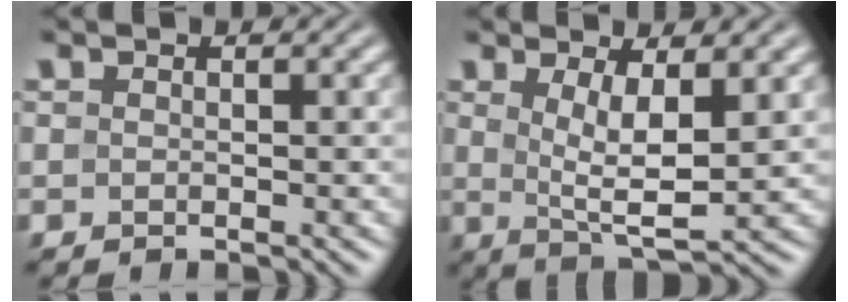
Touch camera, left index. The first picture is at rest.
{"total": 5.0, "force": [1.2, 1.5, 4.7], "torque": [-0.085, -0.013, 0.026]}